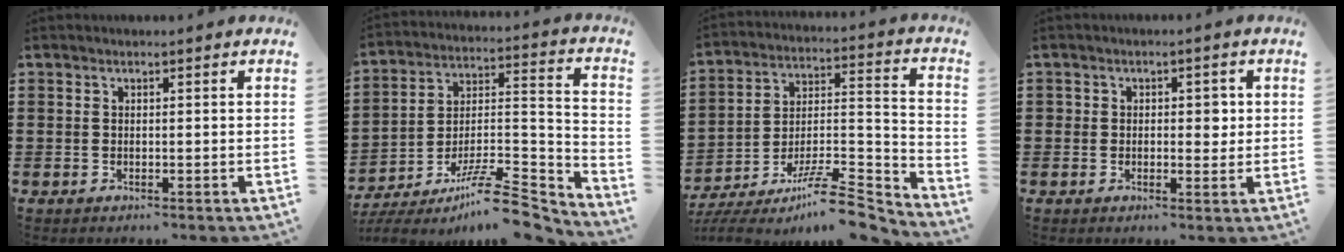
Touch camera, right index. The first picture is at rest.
{"total": 10.8, "force": [-8.5, 2.4, 6.2], "torque": [-0.096, 0.026, -0.161]}
{"total": 9.8, "force": [-7.7, 2.0, 5.7], "torque": [-0.084, 0.017, -0.145]}
{"total": 2.5, "force": [0.1, 1.9, 1.7], "torque": [-0.030, 0.008, -0.005]}